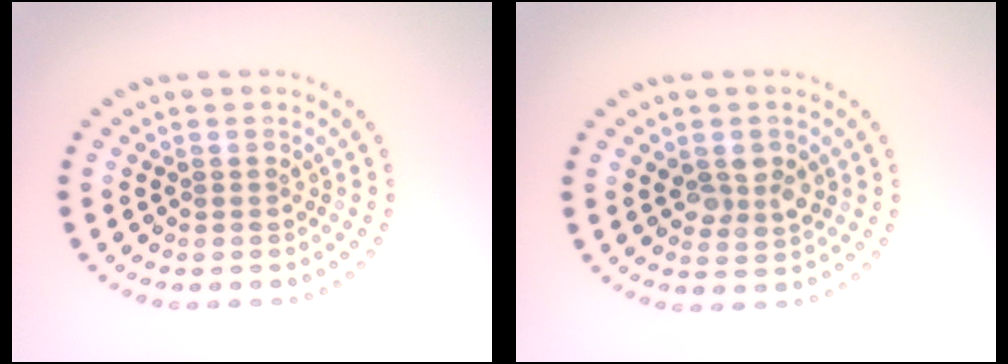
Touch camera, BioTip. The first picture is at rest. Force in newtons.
{"total": 2.4, "press": 2.4, "slide": 0.4}